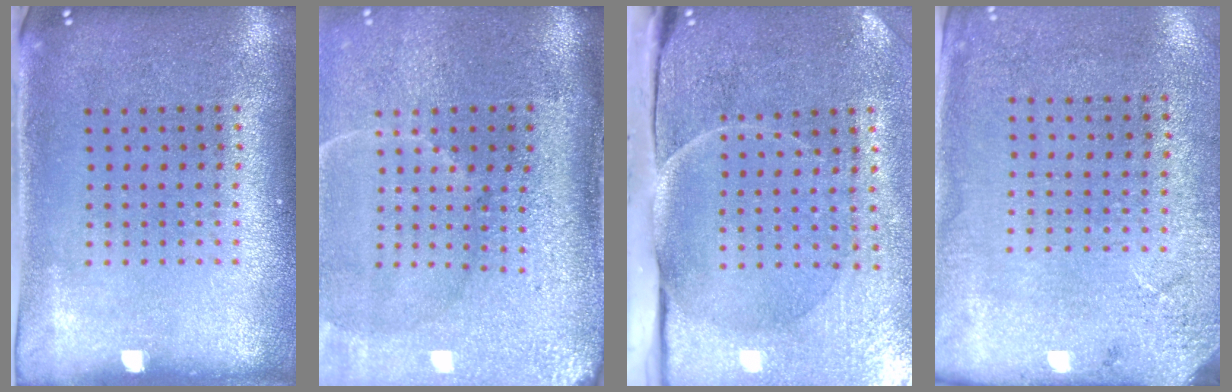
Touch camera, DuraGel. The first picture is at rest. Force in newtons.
{"total": 4.7, "press": 3.9, "slide": 2.7}
{"total": 4.9, "press": 3.9, "slide": 2.9}
{"total": 2.7, "press": 2.2, "slide": 1.5}